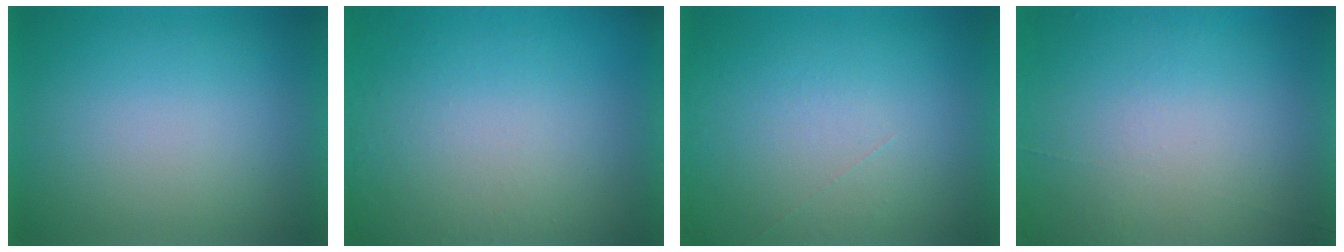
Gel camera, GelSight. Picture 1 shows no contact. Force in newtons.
{"total": 5.0}
{"total": 1.2}
{"total": 4.5}